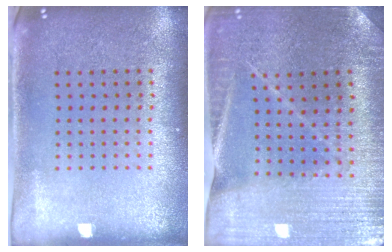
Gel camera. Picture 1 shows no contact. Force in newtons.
{"total": 2.0, "press": 2.0, "slide": 0.1}